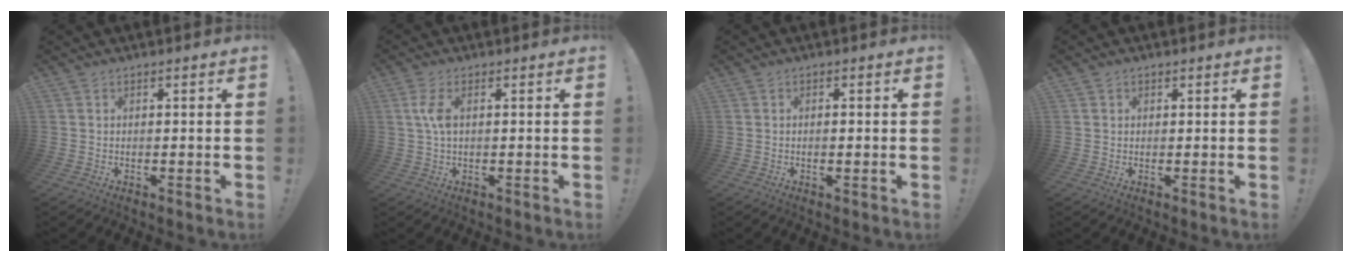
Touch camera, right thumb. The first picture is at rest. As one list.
[{"total": 4.6, "force": [0.6, 1.9, 4.2], "torque": [-0.085, -0.003, 0.006]}, {"total": 0.8, "force": [-0.3, 0.2, 0.7], "torque": [-0.011, 0.001, -0.006]}, {"total": 0.7, "force": [0.4, 0.6, 0.0], "torque": [0.005, -0.002, 0.007]}]